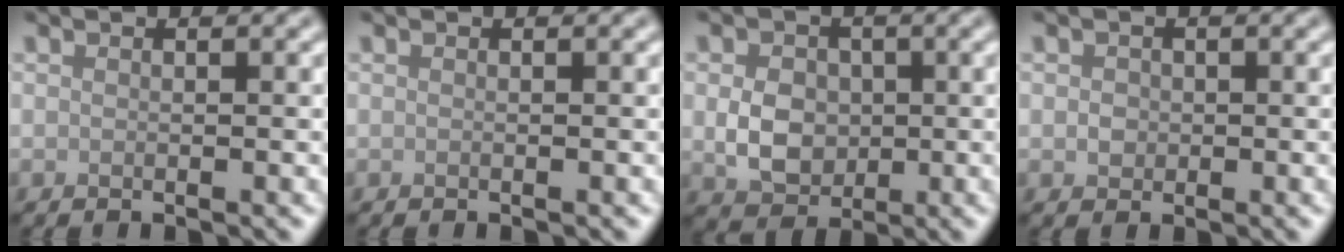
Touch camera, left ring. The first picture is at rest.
{"total": 0.0}
{"total": 4.2, "force": [-0.2, 3.3, 2.5], "torque": [-0.044, -0.002, -0.005]}
{"total": 1.1, "force": [0.0, 1.1, 0.4], "torque": [-0.001, -0.004, -0.002]}